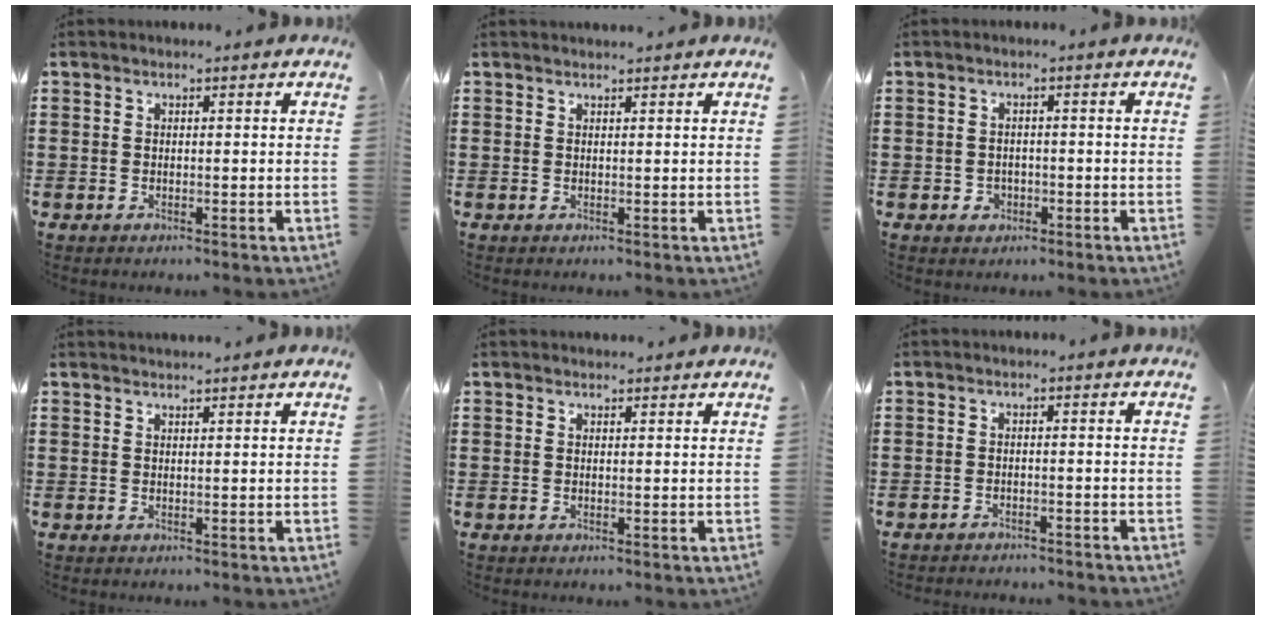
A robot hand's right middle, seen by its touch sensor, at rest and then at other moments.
{"total": 0.8, "force": [0.8, -0.2, 0.0], "torque": [-0.001, -0.001, 0.016]}
{"total": 1.2, "force": [-0.5, 1.1, 0.3], "torque": [-0.010, 0.002, -0.012]}
{"total": 1.2, "force": [1.2, -0.2, 0.0], "torque": [-0.002, -0.002, 0.024]}
{"total": 0.8, "force": [0.8, 0.0, -0.1], "torque": [-0.001, 0.000, 0.017]}
{"total": 1.4, "force": [-1.4, 0.0, 0.0], "torque": [-0.003, 0.002, -0.029]}